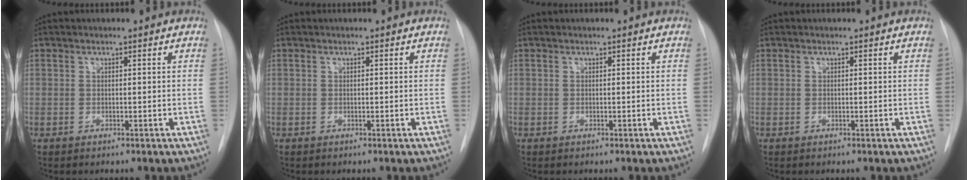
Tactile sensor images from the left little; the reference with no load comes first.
{"total": 0.0}
{"total": 0.0}
{"total": 0.0}